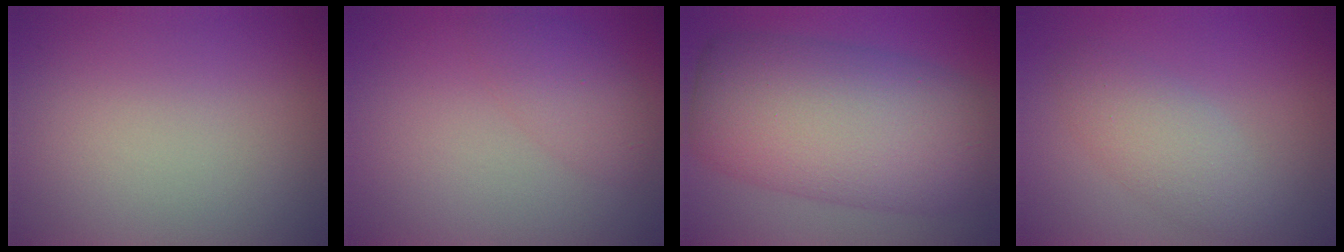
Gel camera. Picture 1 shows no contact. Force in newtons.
{"total": 2.5, "press": 2.5, "slide": 0.1}
{"total": 12.5, "press": 12.5, "slide": 0.4}
{"total": 3.3, "press": 3.3, "slide": 0.3}